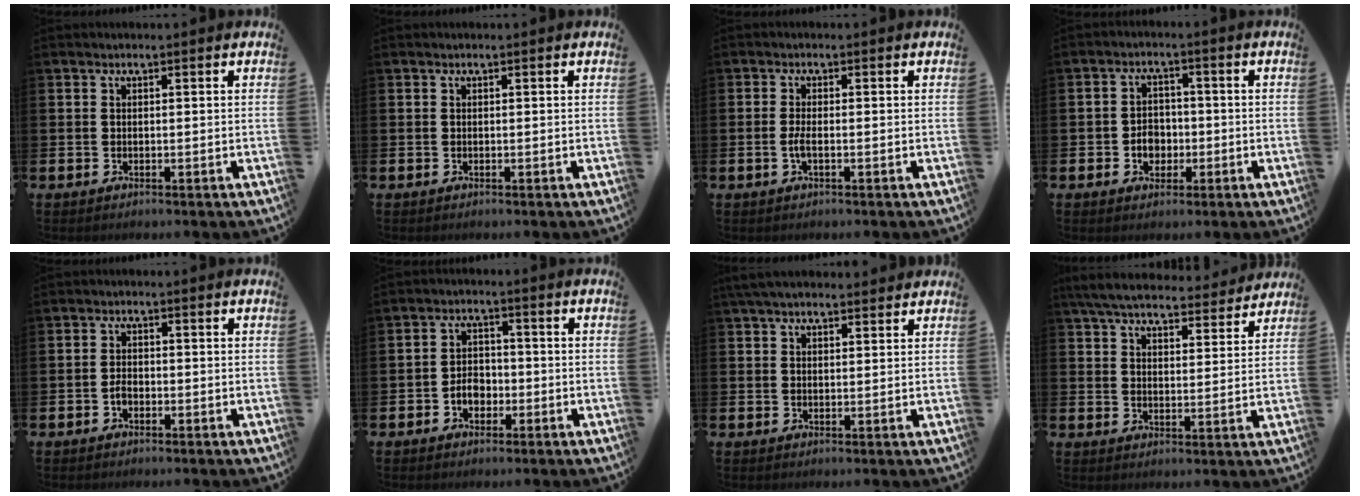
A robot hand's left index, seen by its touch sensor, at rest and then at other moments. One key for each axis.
{"total": 0.0}
{"total": 1.9, "fx": -0.5, "fy": 0.5, "fz": 1.7, "tx": -0.038, "ty": 0.003, "tz": -0.008}
{"total": 3.5, "fx": -0.9, "fy": 2.9, "fz": 1.7, "tx": -0.028, "ty": 0.002, "tz": -0.023}
{"total": 1.6, "fx": -0.7, "fy": 1.1, "fz": 1.0, "tx": -0.016, "ty": 0.003, "tz": -0.014}
{"total": 3.3, "fx": -1.3, "fy": 2.4, "fz": 1.9, "tx": -0.027, "ty": 0.001, "tz": -0.030}
{"total": 3.7, "fx": 3.2, "fy": 1.0, "fz": 1.5, "tx": -0.034, "ty": -0.006, "tz": 0.060}
{"total": 6.7, "fx": 6.3, "fy": 1.3, "fz": 1.7, "tx": -0.054, "ty": -0.037, "tz": 0.112}